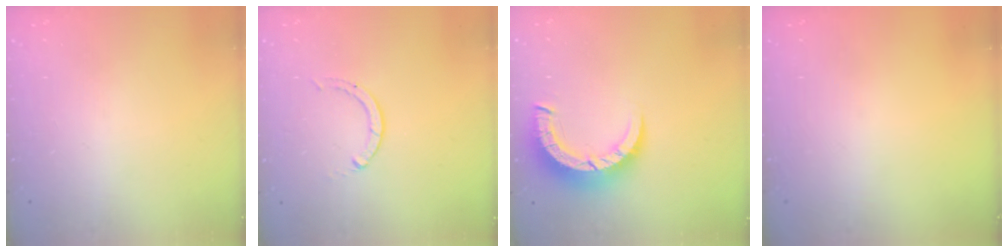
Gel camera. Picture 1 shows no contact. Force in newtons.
{"total": 0.0}
{"total": 6.7, "press": 6.7, "slide": 0.7}
{"total": 0.0}